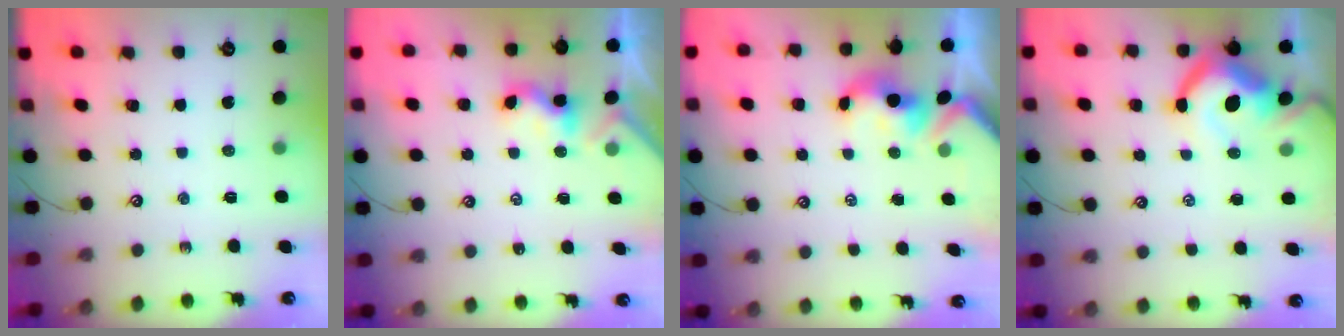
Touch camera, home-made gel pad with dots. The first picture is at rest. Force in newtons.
{"total": 2.3, "press": 2.3, "slide": 0.2}
{"total": 1.5, "press": 1.3, "slide": 0.7}
{"total": 10.8, "press": 10.6, "slide": 1.9}